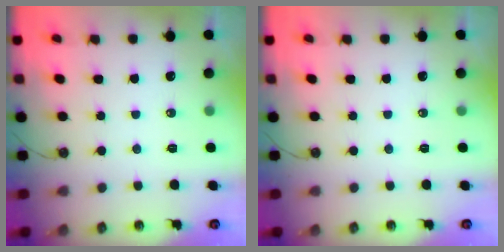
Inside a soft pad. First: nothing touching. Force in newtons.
{"total": 0.0}